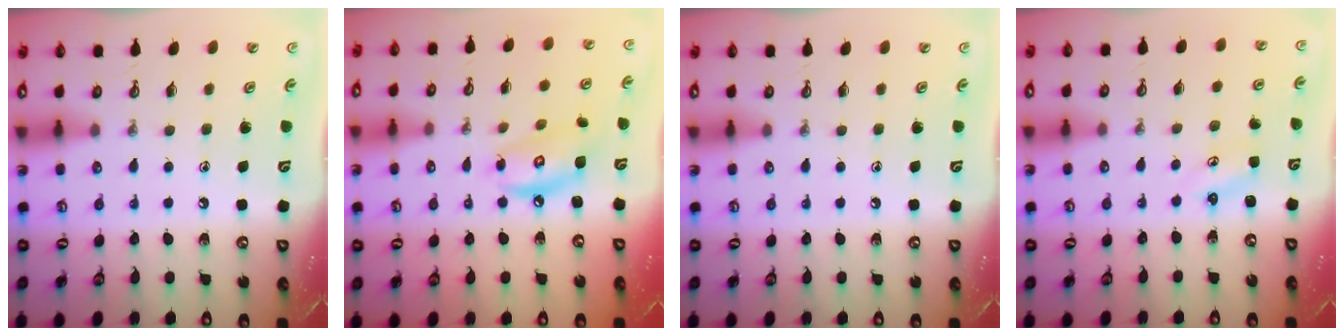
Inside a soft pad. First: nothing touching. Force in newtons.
{"total": 9.4, "press": 9.3, "slide": 0.8}
{"total": 0.0}
{"total": 2.5, "press": 2.5, "slide": 0.3}